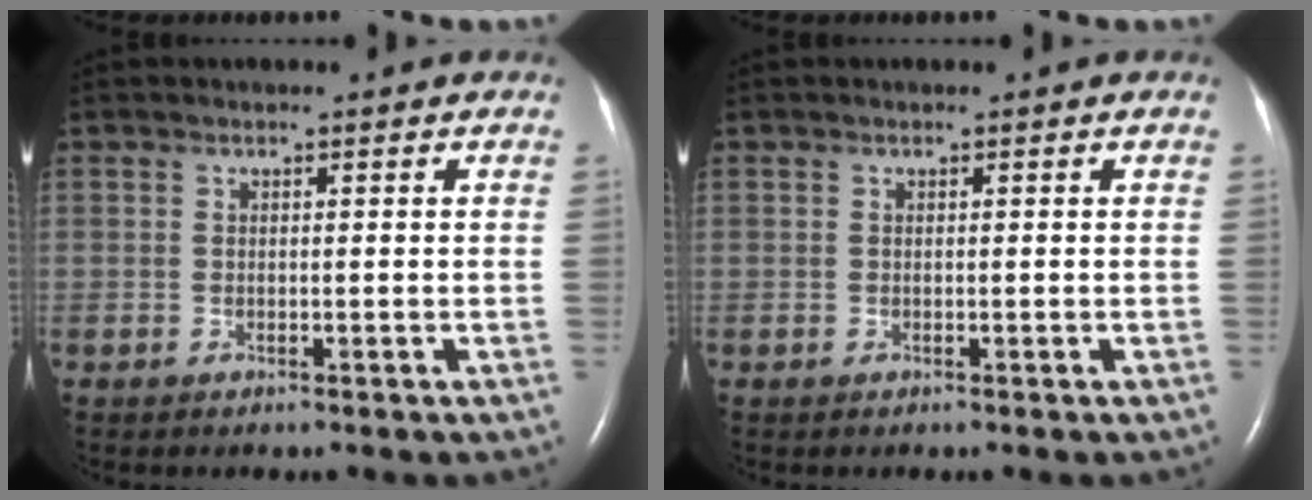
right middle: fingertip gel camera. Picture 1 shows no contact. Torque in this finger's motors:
{"motor_torque": [0.00, 0.00, 0.00, 0.00]}